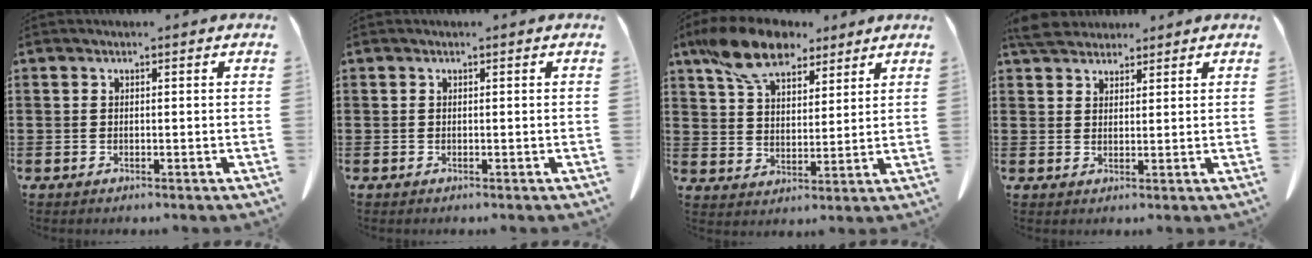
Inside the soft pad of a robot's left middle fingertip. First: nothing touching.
{"total": 0.0}
{"total": 11.3, "force": [8.4, 4.8, 5.7], "torque": [-0.132, -0.011, 0.158]}
{"total": 4.3, "force": [3.9, 1.5, 1.1], "torque": [-0.025, -0.003, 0.074]}